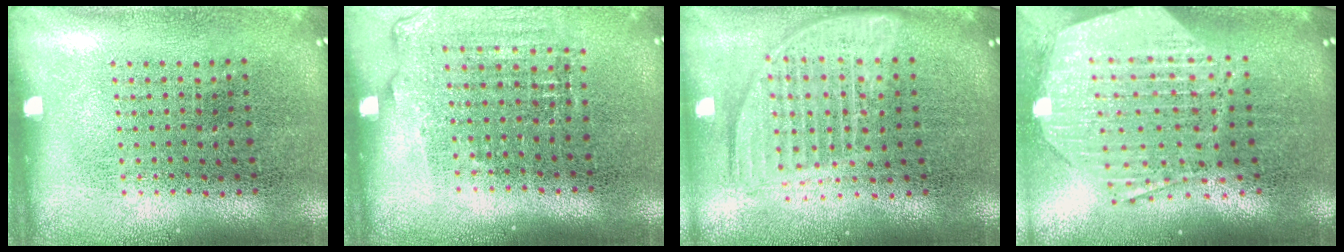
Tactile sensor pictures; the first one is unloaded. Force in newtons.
{"total": 1.1, "press": 1.1, "slide": 0.4}
{"total": 1.7, "press": 1.4, "slide": 0.9}
{"total": 3.1, "press": 2.4, "slide": 1.9}